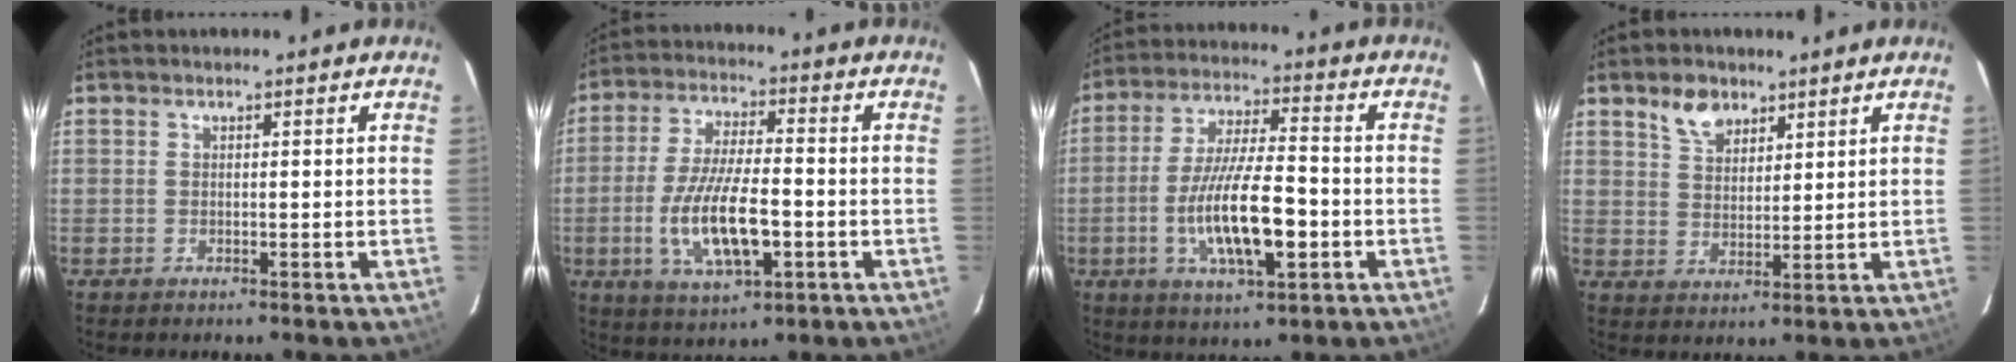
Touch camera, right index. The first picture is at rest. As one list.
[{"total": 12.9, "force": [-3.5, 4.1, 11.7], "torque": [-0.236, -0.011, -0.060]}, {"total": 13.9, "force": [-3.9, 3.4, 12.9], "torque": [-0.249, -0.010, -0.065]}, {"total": 5.6, "force": [3.8, 3.3, 2.5], "torque": [-0.039, 0.007, 0.072]}]